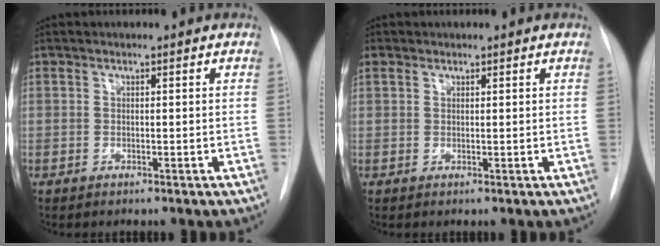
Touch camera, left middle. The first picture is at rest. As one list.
[{"total": 1.3, "force": [1.0, 0.9, 0.3], "torque": [-0.010, 0.012, 0.018]}]